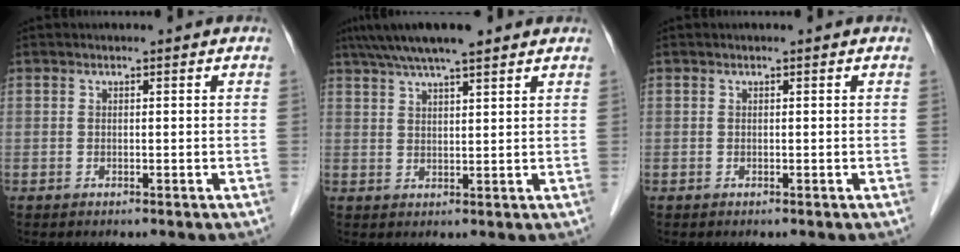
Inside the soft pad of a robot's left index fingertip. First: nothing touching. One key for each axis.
{"total": 8.9, "fx": 7.0, "fy": 1.1, "fz": 5.5, "tx": -0.088, "ty": 0.038, "tz": 0.114}
{"total": 0.0}